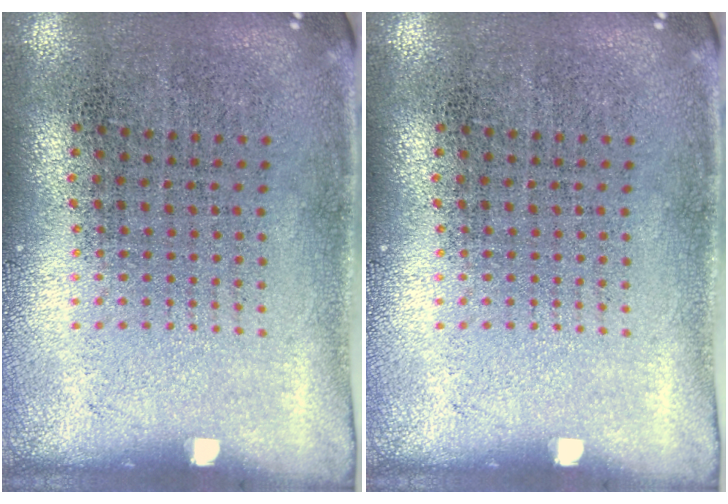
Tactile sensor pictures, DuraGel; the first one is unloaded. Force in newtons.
{"total": 0.0}